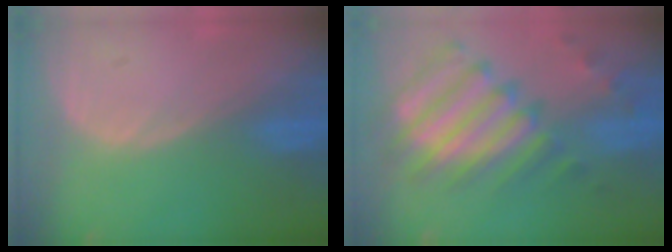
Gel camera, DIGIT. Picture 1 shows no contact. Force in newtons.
{"total": 11.9, "press": 10.4, "slide": 5.7}